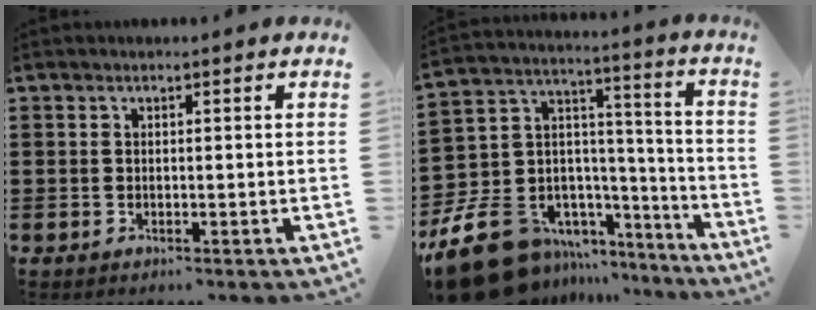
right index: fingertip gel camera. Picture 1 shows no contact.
{"total": 15.4, "force": [-9.3, 10.8, 5.9], "torque": [-0.153, 0.035, -0.156]}